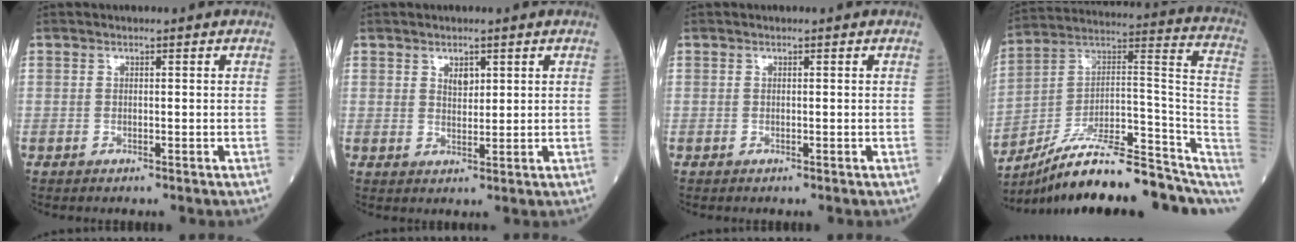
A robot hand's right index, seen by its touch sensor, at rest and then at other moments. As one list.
[{"total": 2.2, "force": [1.2, 1.1, 1.5], "torque": [-0.025, -0.002, 0.024]}, {"total": 0.0}, {"total": 22.6, "force": [-17.6, 5.5, 13.1], "torque": [-0.136, 0.046, -0.272]}]